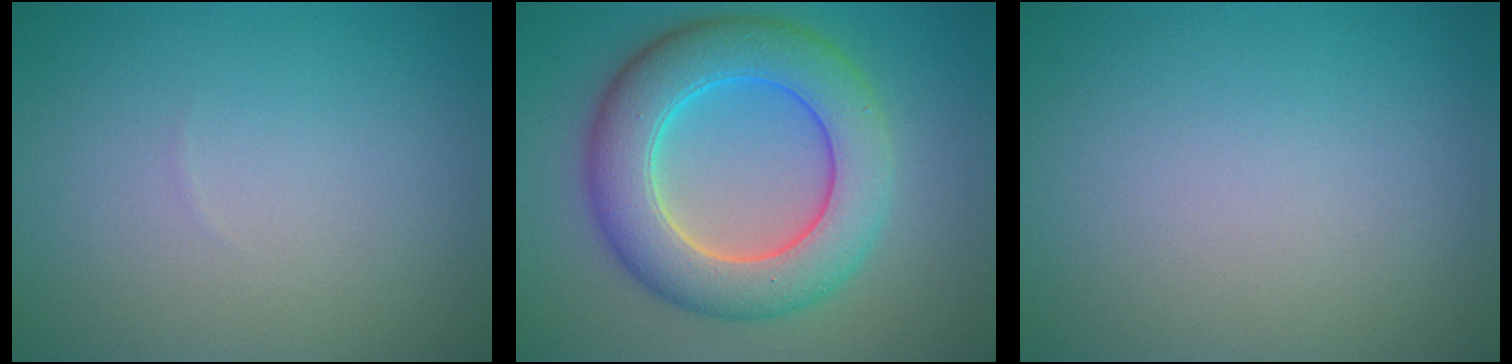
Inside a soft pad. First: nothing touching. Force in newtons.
{"total": 8.8, "press": 8.8, "slide": 0.2}
{"total": 0.0}